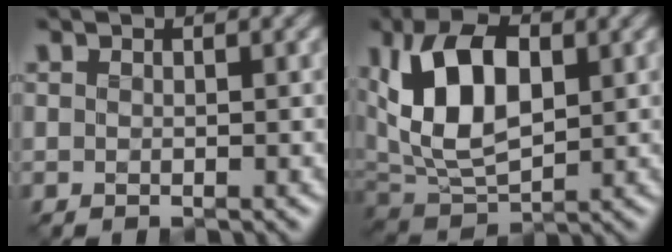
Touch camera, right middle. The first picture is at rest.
{"total": 9.5, "force": [1.9, 5.3, 7.7], "torque": [-0.154, 0.010, 0.021]}